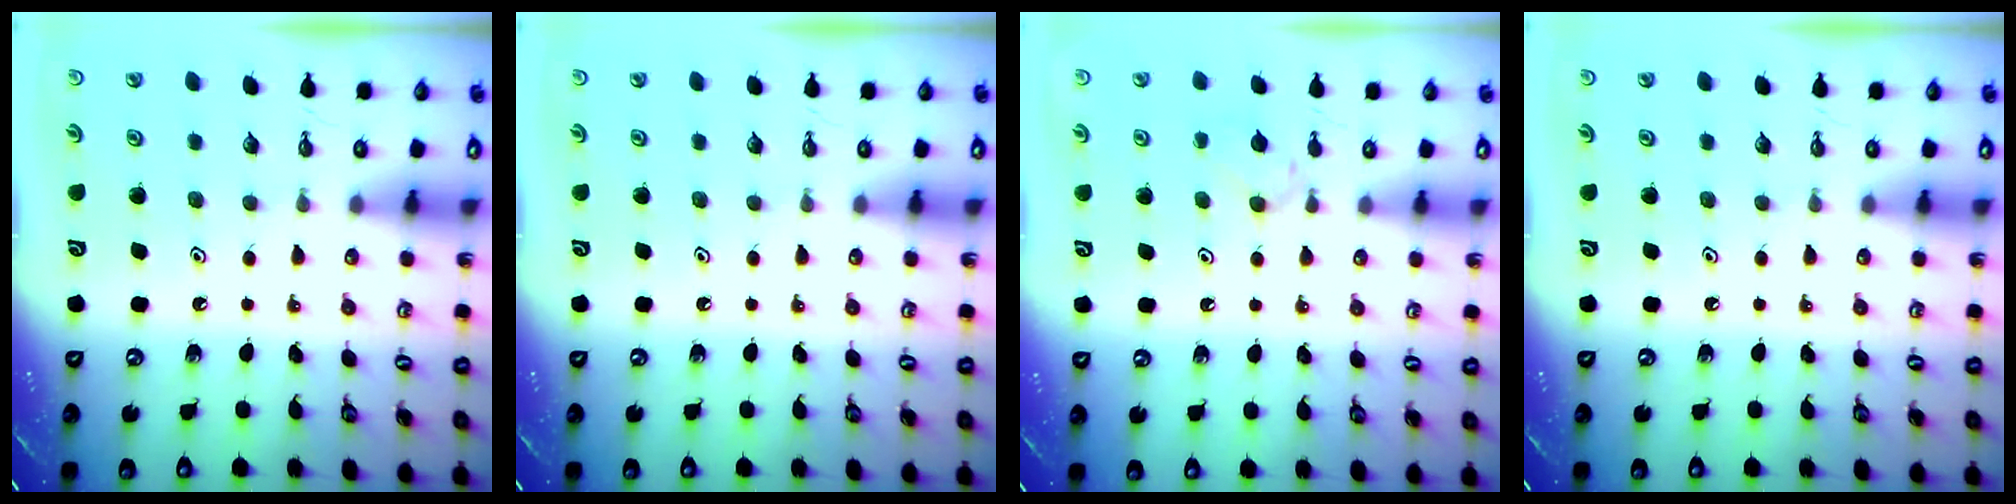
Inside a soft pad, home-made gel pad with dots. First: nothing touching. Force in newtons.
{"total": 0.0}
{"total": 3.4, "press": 3.3, "slide": 0.6}
{"total": 0.0}